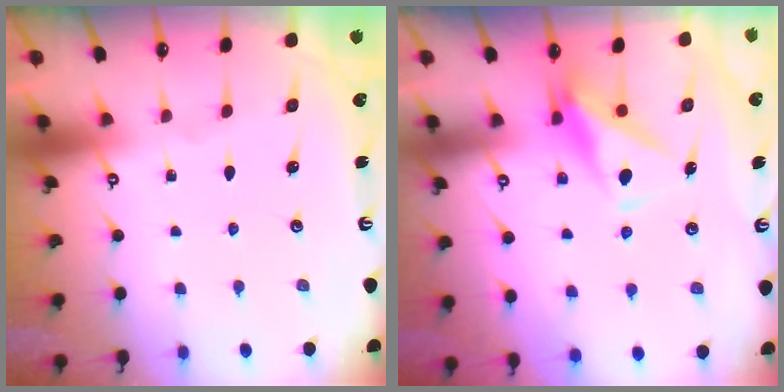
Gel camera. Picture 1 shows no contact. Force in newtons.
{"total": 7.5, "press": 7.4, "slide": 1.2}